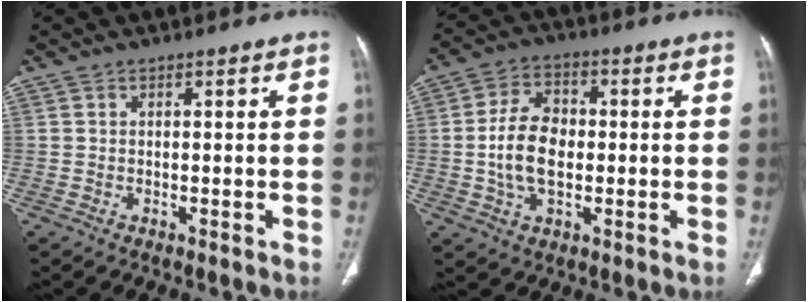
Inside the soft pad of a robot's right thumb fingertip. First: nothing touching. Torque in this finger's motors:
{"motor_torque": [0.89, 0.87, 0.40, -0.44, 0.16]}